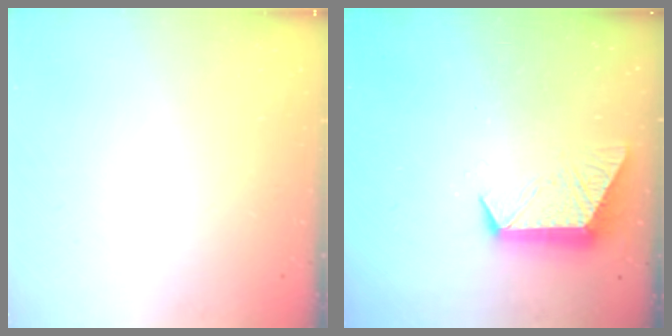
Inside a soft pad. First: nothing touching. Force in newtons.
{"total": 11.0, "press": 11.0, "slide": 0.8}